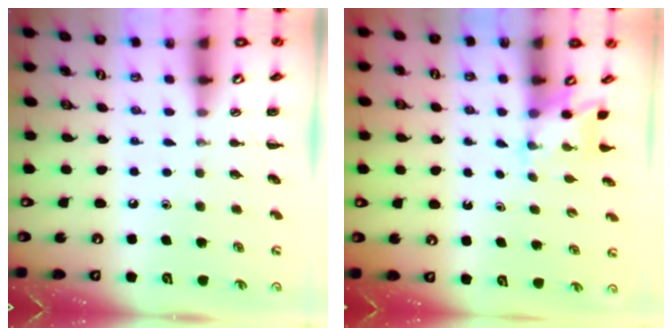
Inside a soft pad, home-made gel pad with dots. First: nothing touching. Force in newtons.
{"total": 1.6, "press": 1.5, "slide": 0.6}